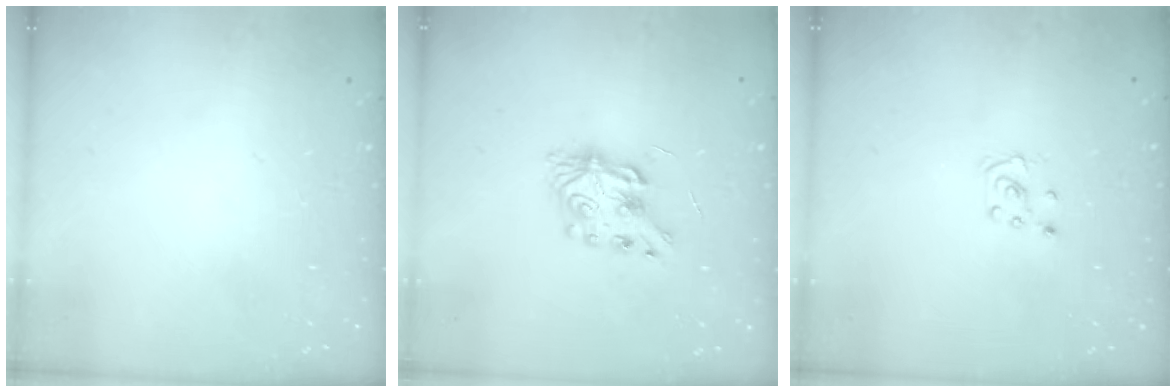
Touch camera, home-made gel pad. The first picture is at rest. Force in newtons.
{"total": 7.8, "press": 7.8, "slide": 0.5}
{"total": 2.8, "press": 2.8, "slide": 0.3}